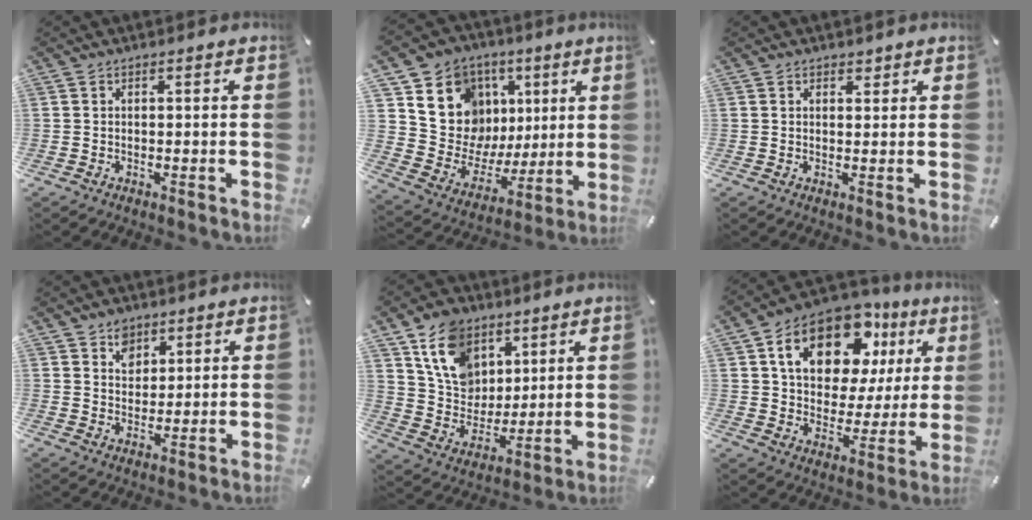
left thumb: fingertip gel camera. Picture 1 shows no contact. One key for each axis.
{"total": 14.2, "fx": 5.2, "fy": 12.6, "fz": 3.7, "tx": -0.052, "ty": -0.050, "tz": 0.110}
{"total": 1.6, "fx": 1.0, "fy": 1.2, "fz": 0.3, "tx": 0.010, "ty": -0.004, "tz": 0.014}
{"total": 5.3, "fx": 3.0, "fy": 4.3, "fz": 0.8, "tx": -0.001, "ty": -0.013, "tz": 0.049}
{"total": 14.0, "fx": 7.1, "fy": 11.1, "fz": 4.8, "tx": -0.086, "ty": -0.033, "tz": 0.142}
{"total": 17.6, "fx": 9.4, "fy": 10.9, "fz": 10.2, "tx": -0.170, "ty": -0.039, "tz": 0.165}